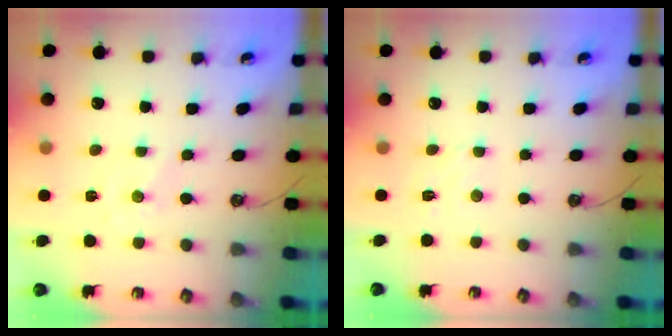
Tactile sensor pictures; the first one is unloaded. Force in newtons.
{"total": 2.8, "press": 2.7, "slide": 0.5}